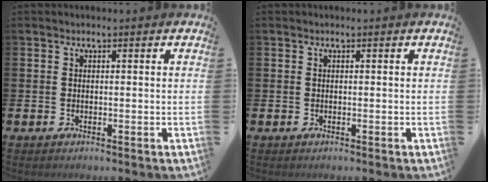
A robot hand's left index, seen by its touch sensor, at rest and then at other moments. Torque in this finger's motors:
{"motor_torque": [-0.05, -0.05, 0.00, 0.01]}